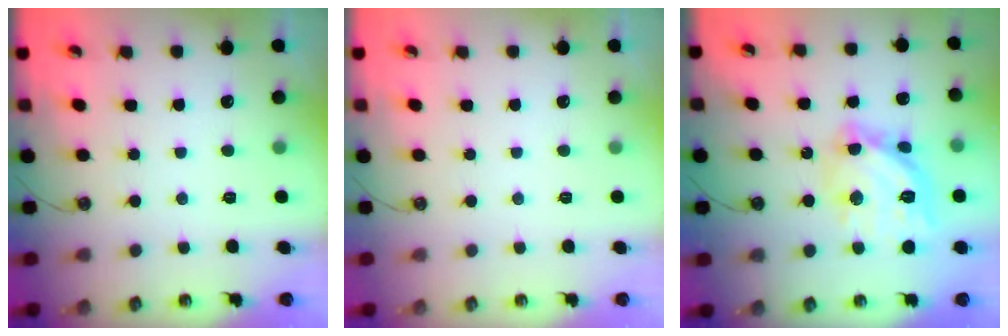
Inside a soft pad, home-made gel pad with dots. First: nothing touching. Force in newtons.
{"total": 0.0}
{"total": 16.1, "press": 16.1, "slide": 1.5}